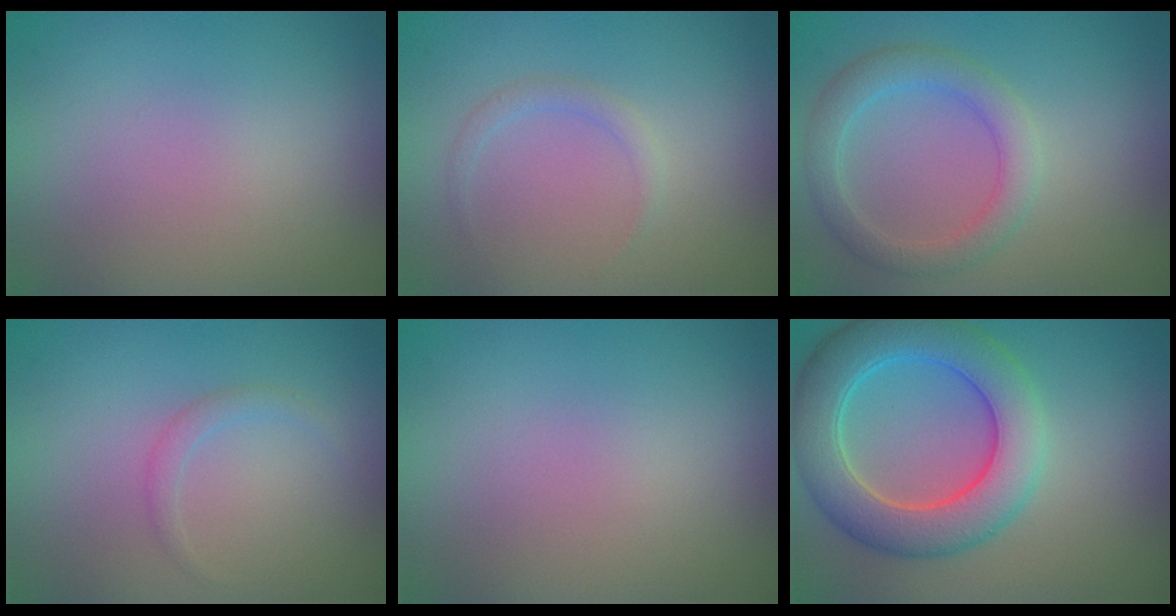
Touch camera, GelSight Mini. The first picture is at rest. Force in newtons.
{"total": 1.0, "press": 1.0, "slide": 0.0}
{"total": 3.3, "press": 3.3, "slide": 0.3}
{"total": 1.0, "press": 1.0, "slide": 0.1}
{"total": 0.0}
{"total": 7.6, "press": 7.6, "slide": 0.2}